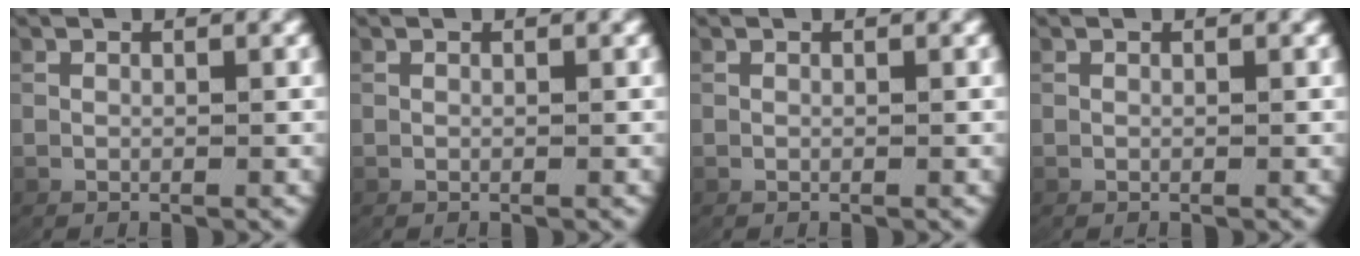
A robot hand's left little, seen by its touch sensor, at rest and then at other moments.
{"total": 0.0}
{"total": 0.0}
{"total": 0.0}